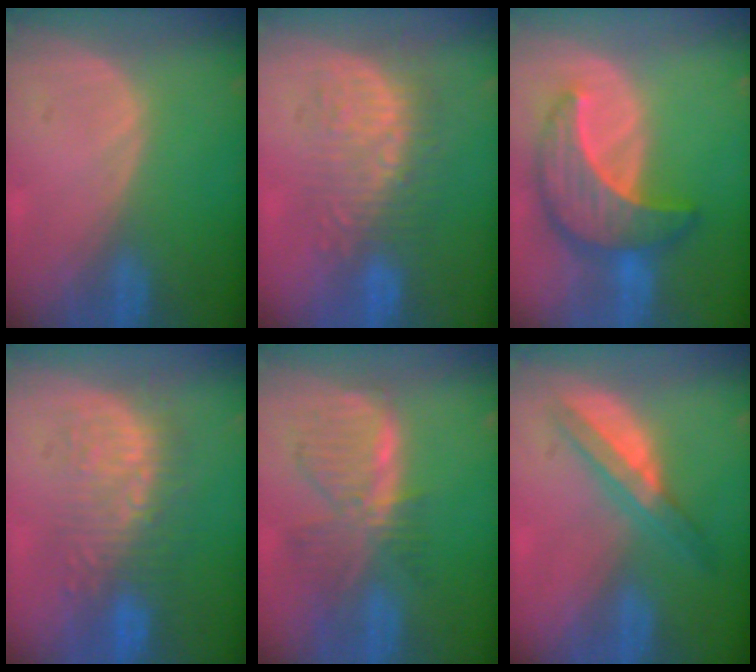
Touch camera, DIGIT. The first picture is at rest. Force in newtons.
{"total": 9.1, "press": 8.4, "slide": 3.5}
{"total": 9.9, "press": 9.8, "slide": 0.6}
{"total": 8.9, "press": 8.7, "slide": 2.0}
{"total": 7.8, "press": 7.0, "slide": 3.5}
{"total": 5.7, "press": 5.3, "slide": 2.1}